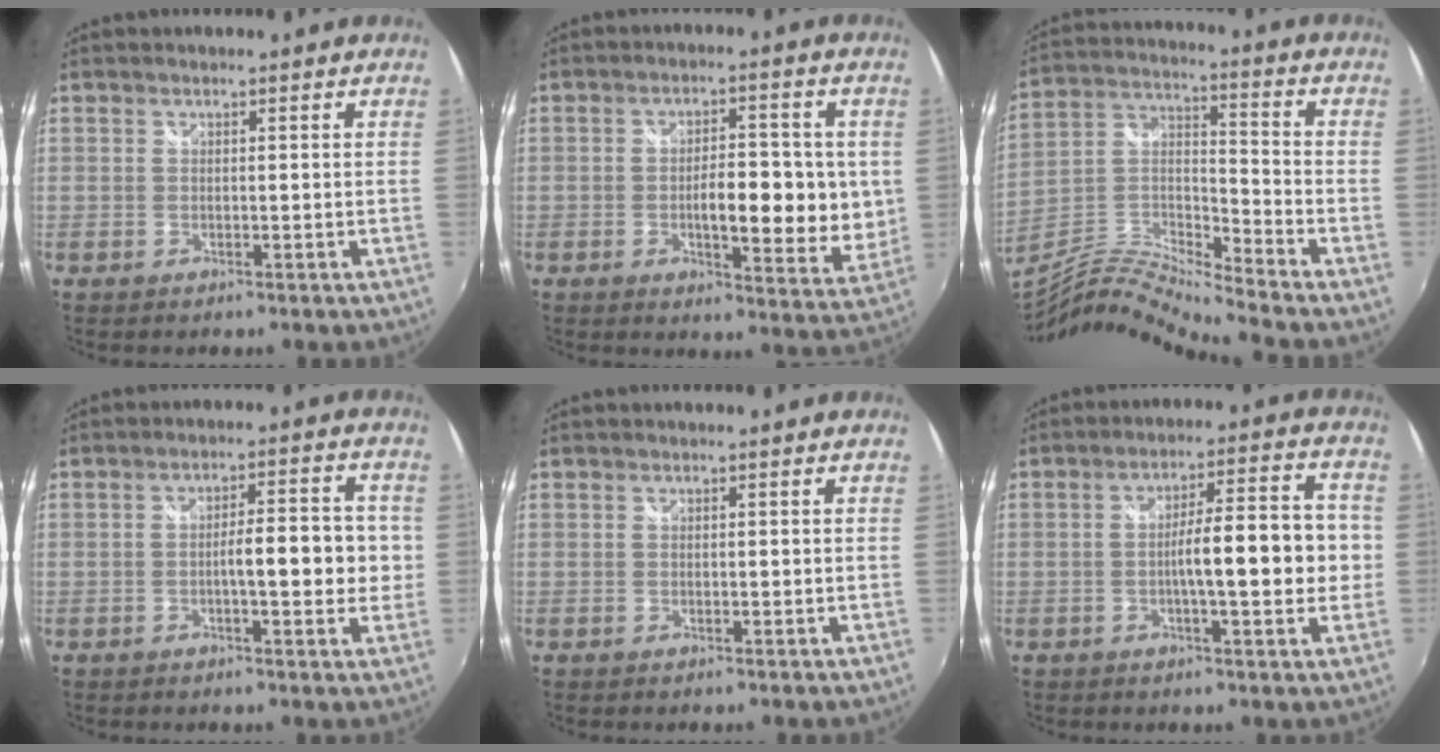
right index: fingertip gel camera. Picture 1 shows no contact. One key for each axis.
{"total": 12.7, "fx": -0.2, "fy": 4.8, "fz": 11.7, "tx": -0.178, "ty": -0.008, "tz": -0.007}
{"total": 12.5, "fx": -10.8, "fy": -0.5, "fz": 6.3, "tx": -0.131, "ty": -0.003, "tz": -0.219}
{"total": 8.7, "fx": -0.9, "fy": 2.4, "fz": 8.3, "tx": -0.134, "ty": 0.006, "tz": -0.013}
{"total": 0.6, "fx": 0.1, "fy": 0.2, "fz": 0.5, "tx": -0.008, "ty": -0.001, "tz": 0.000}
{"total": 12.0, "fx": -1.3, "fy": 2.4, "fz": 11.7, "tx": -0.185, "ty": 0.010, "tz": -0.022}